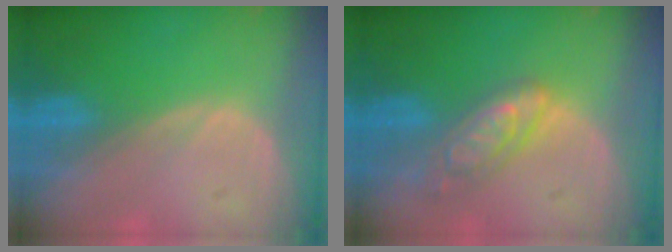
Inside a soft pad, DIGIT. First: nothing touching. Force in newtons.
{"total": 6.4, "press": 5.7, "slide": 3.0}